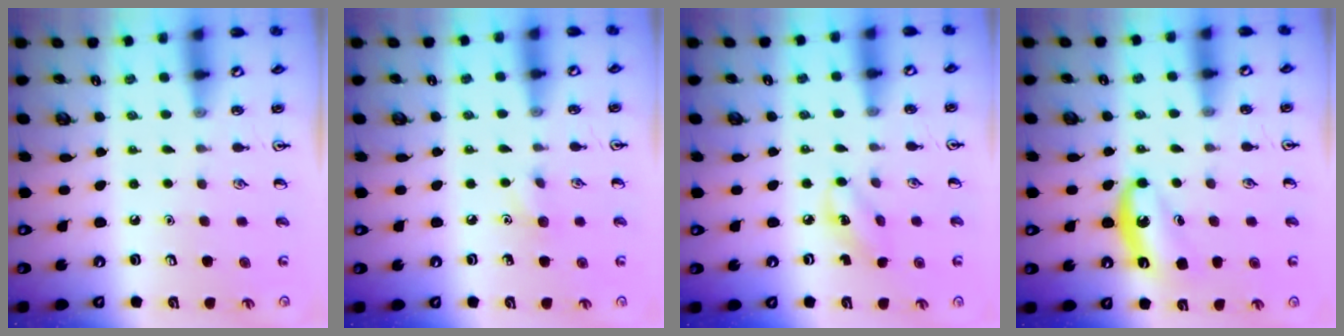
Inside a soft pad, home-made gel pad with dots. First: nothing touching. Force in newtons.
{"total": 5.4, "press": 5.3, "slide": 1.1}
{"total": 3.5, "press": 3.3, "slide": 1.1}
{"total": 7.7, "press": 7.5, "slide": 1.9}